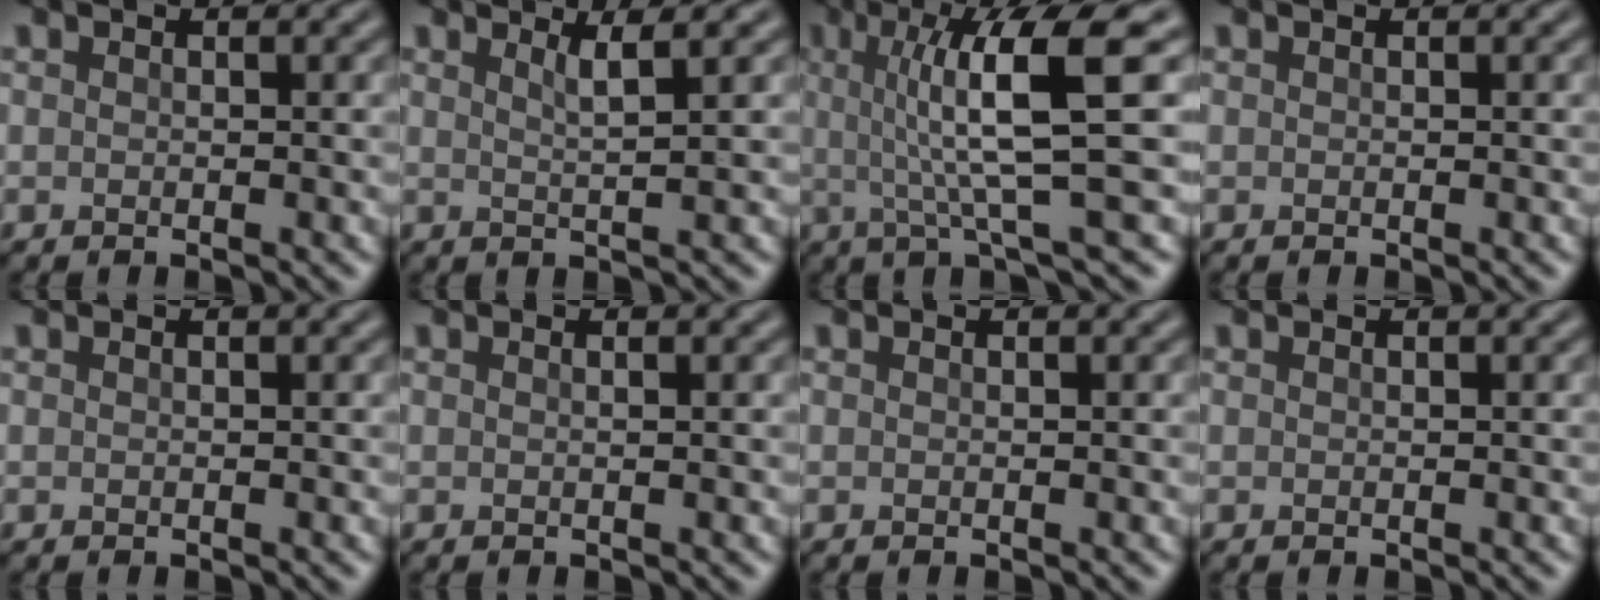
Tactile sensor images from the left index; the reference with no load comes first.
{"total": 2.2, "force": [1.1, 0.5, 1.8], "torque": [-0.022, 0.002, 0.013]}
{"total": 8.9, "force": [1.3, 1.7, 8.6], "torque": [-0.120, 0.007, 0.019]}
{"total": 0.0}
{"total": 0.0}
{"total": 0.7, "force": [0.2, 0.3, 0.6], "torque": [-0.002, 0.001, -0.004]}
{"total": 0.0}
{"total": 0.0}